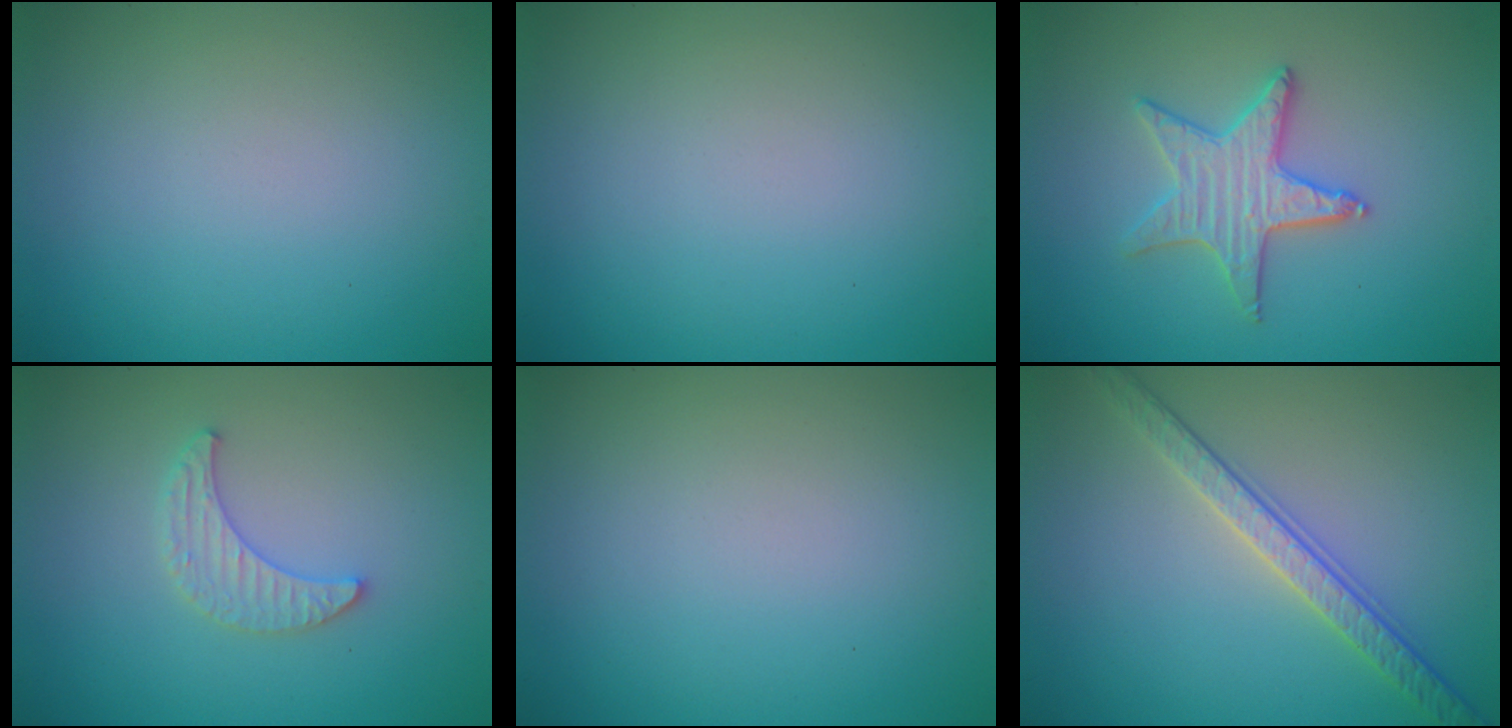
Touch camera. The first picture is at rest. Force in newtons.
{"total": 0.0}
{"total": 3.3, "press": 3.2, "slide": 0.2}
{"total": 2.2, "press": 2.2, "slide": 0.5}
{"total": 0.0}
{"total": 3.5, "press": 3.2, "slide": 1.3}